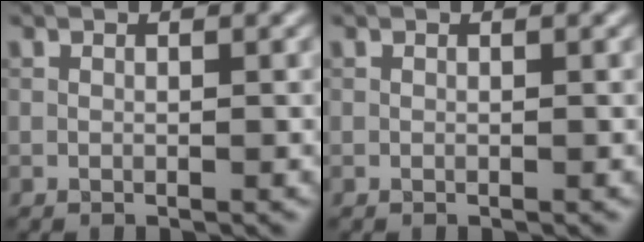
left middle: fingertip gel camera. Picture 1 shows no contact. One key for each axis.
{"total": 0.0}